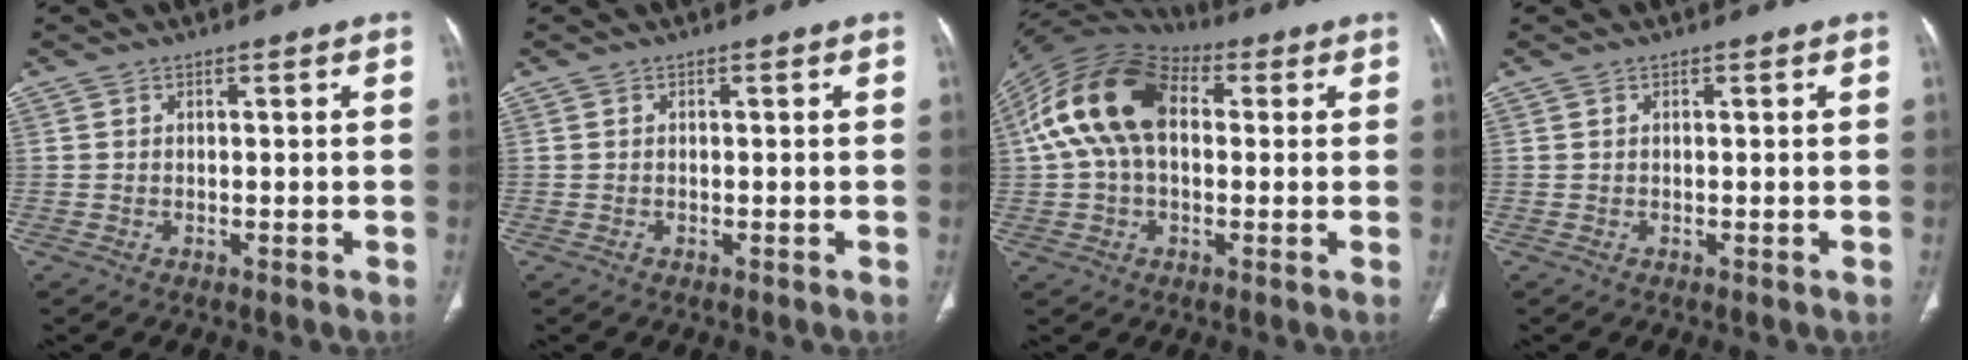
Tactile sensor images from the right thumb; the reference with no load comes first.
{"total": 0.0}
{"total": 17.2, "force": [2.8, 10.8, 13.1], "torque": [-0.247, 0.042, 0.042]}
{"total": 0.0}